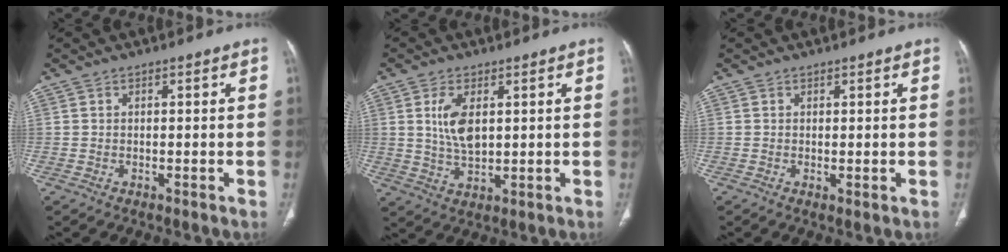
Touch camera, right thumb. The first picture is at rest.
{"total": 6.9, "force": [1.6, 3.5, 5.7], "torque": [-0.109, -0.010, 0.035]}
{"total": 0.8, "force": [-0.1, 0.2, 0.8], "torque": [-0.017, -0.006, 0.000]}